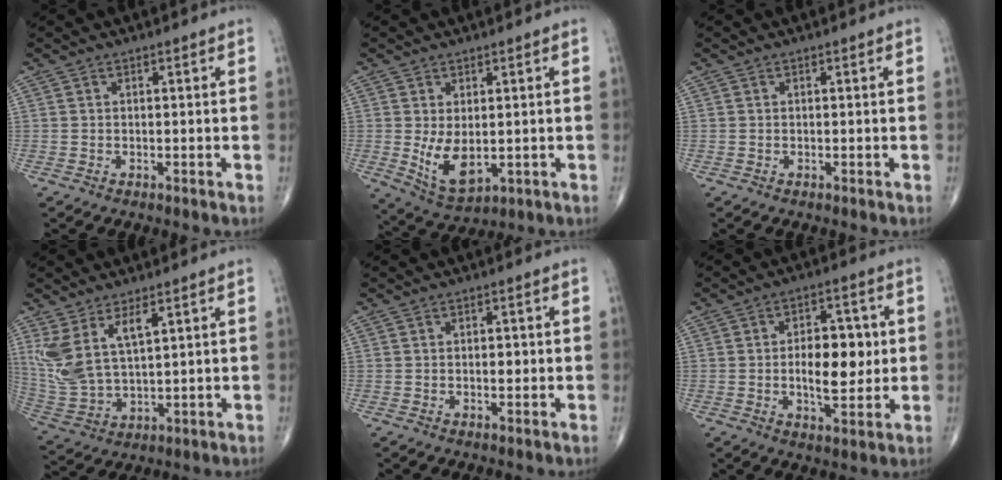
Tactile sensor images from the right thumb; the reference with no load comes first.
{"total": 7.4, "force": [-0.2, 4.0, 6.2], "torque": [-0.105, -0.016, 0.015]}
{"total": 0.0}
{"total": 10.9, "force": [5.0, 4.4, 8.6], "torque": [-0.188, -0.025, 0.116]}
{"total": 1.7, "force": [0.0, 0.9, 1.5], "torque": [-0.021, 0.000, 0.000]}
{"total": 10.5, "force": [0.3, 5.4, 9.1], "torque": [-0.114, 0.001, 0.010]}